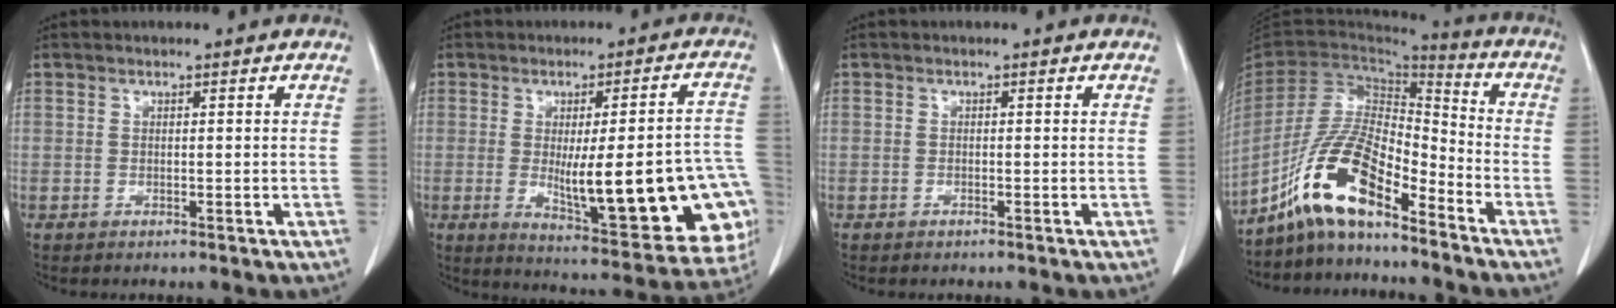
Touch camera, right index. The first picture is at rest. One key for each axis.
{"total": 22.7, "fx": -4.4, "fy": 5.2, "fz": 21.7, "tx": -0.197, "ty": 0.008, "tz": -0.030}
{"total": 0.0}
{"total": 12.6, "fx": -8.6, "fy": 3.1, "fz": 8.6, "tx": -0.180, "ty": 0.015, "tz": -0.161}